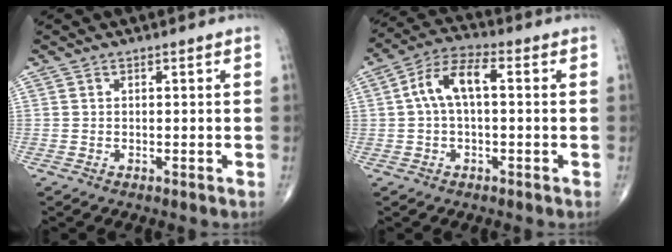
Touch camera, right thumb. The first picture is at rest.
{"total": 8.2, "force": [0.9, 3.8, 7.2], "torque": [-0.143, 0.032, 0.008]}